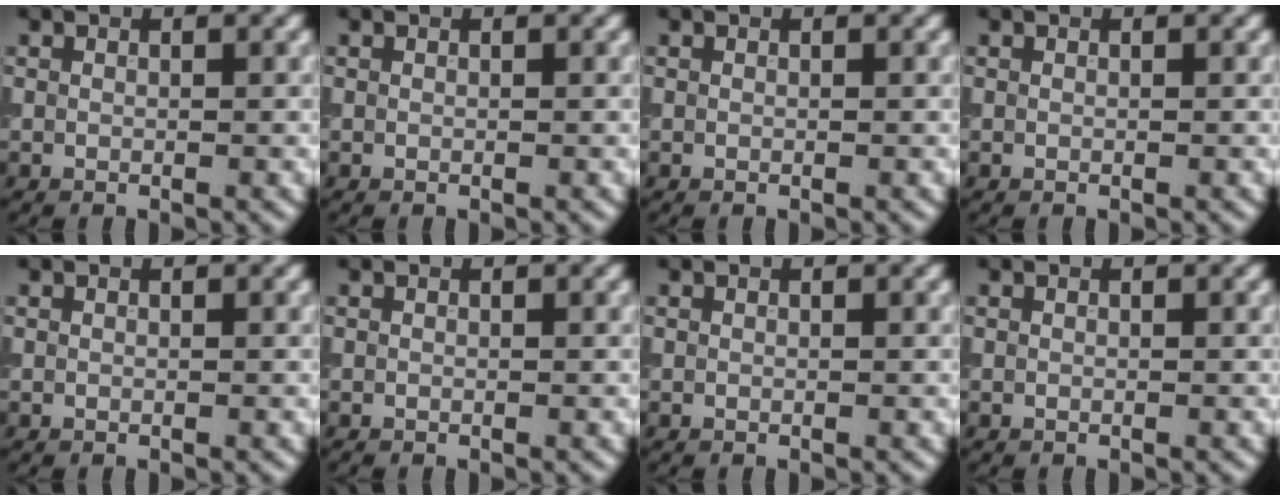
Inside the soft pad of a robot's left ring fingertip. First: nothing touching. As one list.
[{"total": 0.0}, {"total": 0.0}, {"total": 0.0}, {"total": 0.0}, {"total": 0.0}, {"total": 0.0}, {"total": 0.0}]